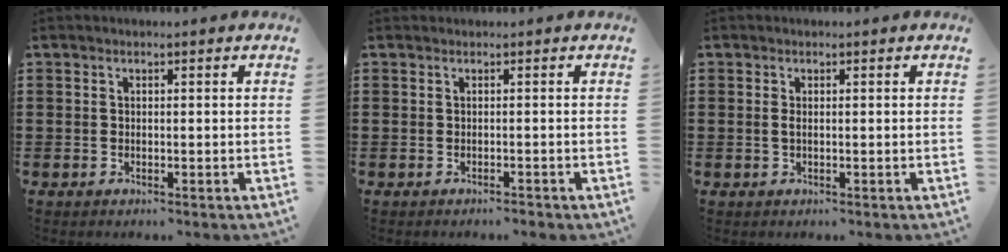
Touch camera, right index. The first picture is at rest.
{"total": 0.0}
{"total": 0.9, "force": [0.0, 0.2, 0.8], "torque": [-0.018, 0.000, 0.000]}